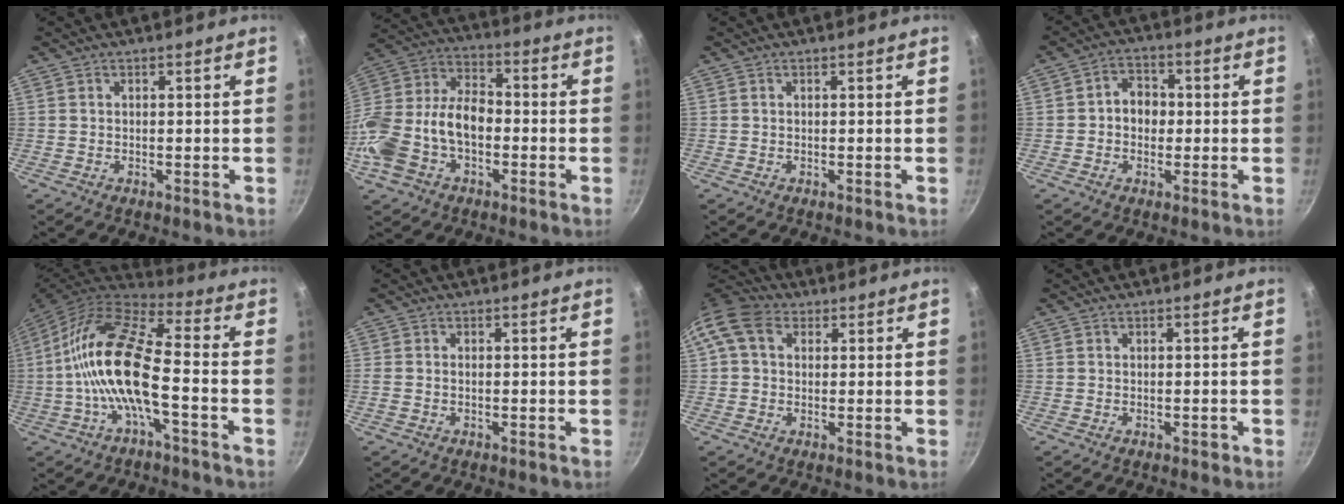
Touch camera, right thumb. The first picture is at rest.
{"total": 19.2, "force": [-4.2, 12.7, 13.8], "torque": [-0.265, 0.049, -0.089]}
{"total": 0.0}
{"total": 5.8, "force": [-0.2, 4.8, 3.3], "torque": [-0.020, 0.013, -0.010]}
{"total": 16.3, "force": [-3.0, 5.5, 15.1], "torque": [-0.295, 0.039, -0.075]}
{"total": 0.9, "force": [-0.2, 0.6, 0.6], "torque": [-0.014, 0.003, -0.005]}
{"total": 8.5, "force": [2.5, 6.4, 5.0], "torque": [-0.082, 0.013, 0.028]}
{"total": 0.9, "force": [-0.4, 0.5, 0.6], "torque": [-0.007, 0.004, -0.004]}